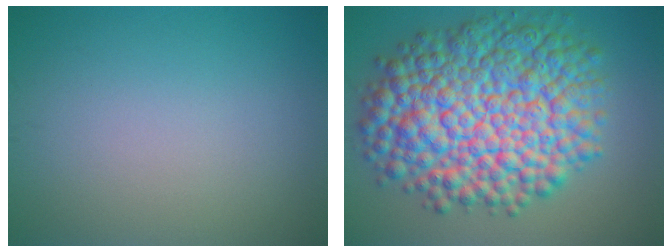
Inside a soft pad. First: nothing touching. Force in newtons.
{"total": 14.3, "press": 14.3, "slide": 0.3}